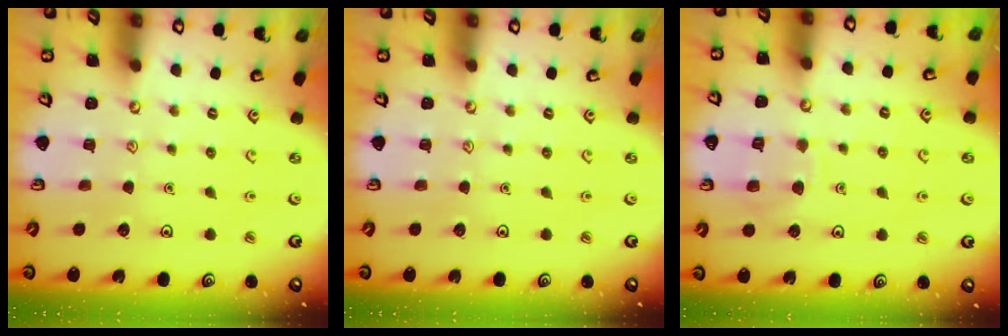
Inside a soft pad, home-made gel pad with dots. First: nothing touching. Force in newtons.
{"total": 0.0}
{"total": 7.7, "press": 7.6, "slide": 0.7}